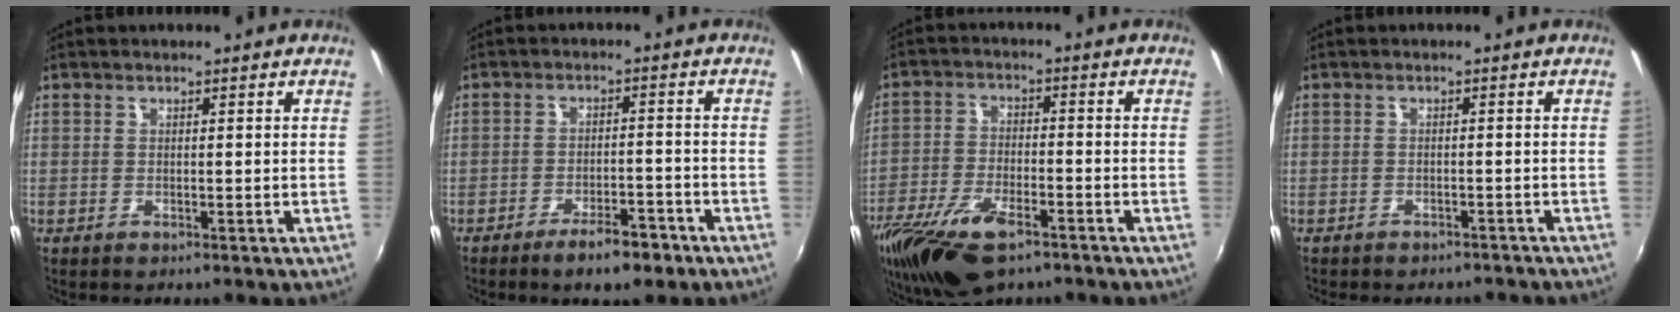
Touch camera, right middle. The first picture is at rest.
{"total": 6.6, "force": [-4.6, 1.9, 4.2], "torque": [-0.081, 0.002, -0.064]}
{"total": 15.6, "force": [-9.8, 6.6, 10.2], "torque": [-0.227, -0.040, -0.180]}
{"total": 5.6, "force": [-4.9, 2.1, 1.7], "torque": [-0.041, -0.006, -0.062]}